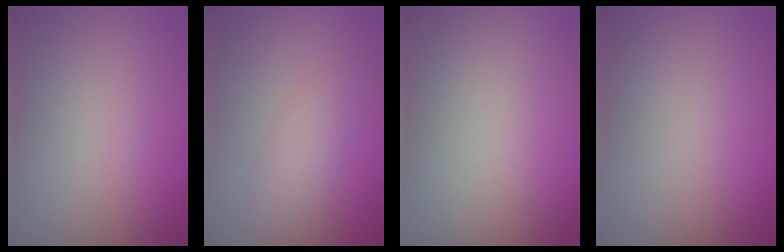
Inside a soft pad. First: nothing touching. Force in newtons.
{"total": 2.3, "press": 2.3, "slide": 0.2}
{"total": 0.0}
{"total": 0.0}